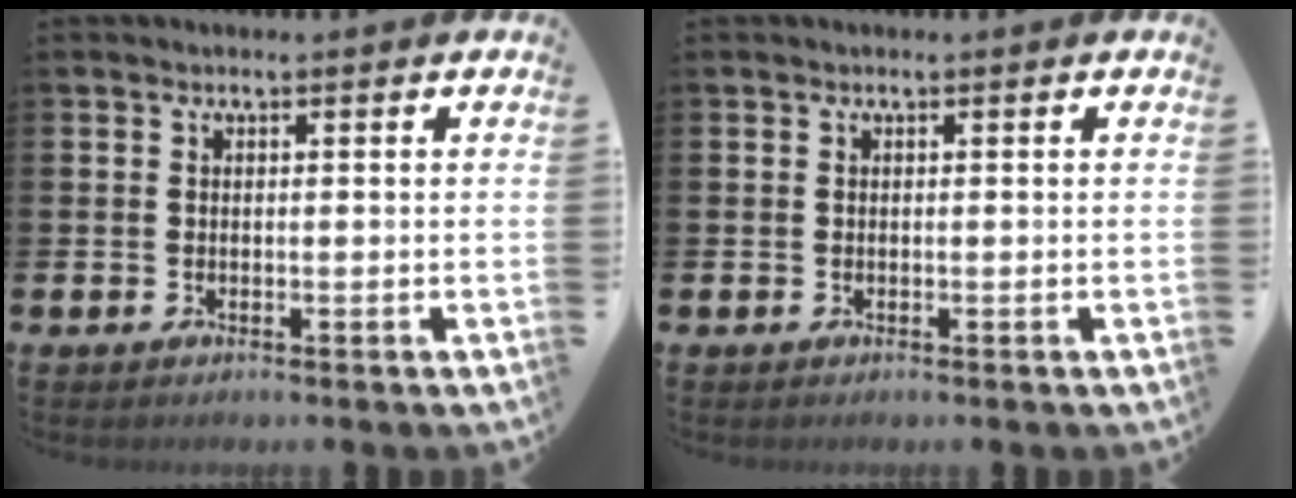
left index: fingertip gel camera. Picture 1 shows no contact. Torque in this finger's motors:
{"motor_torque": [-0.03, -0.02, 0.03, 0.01]}